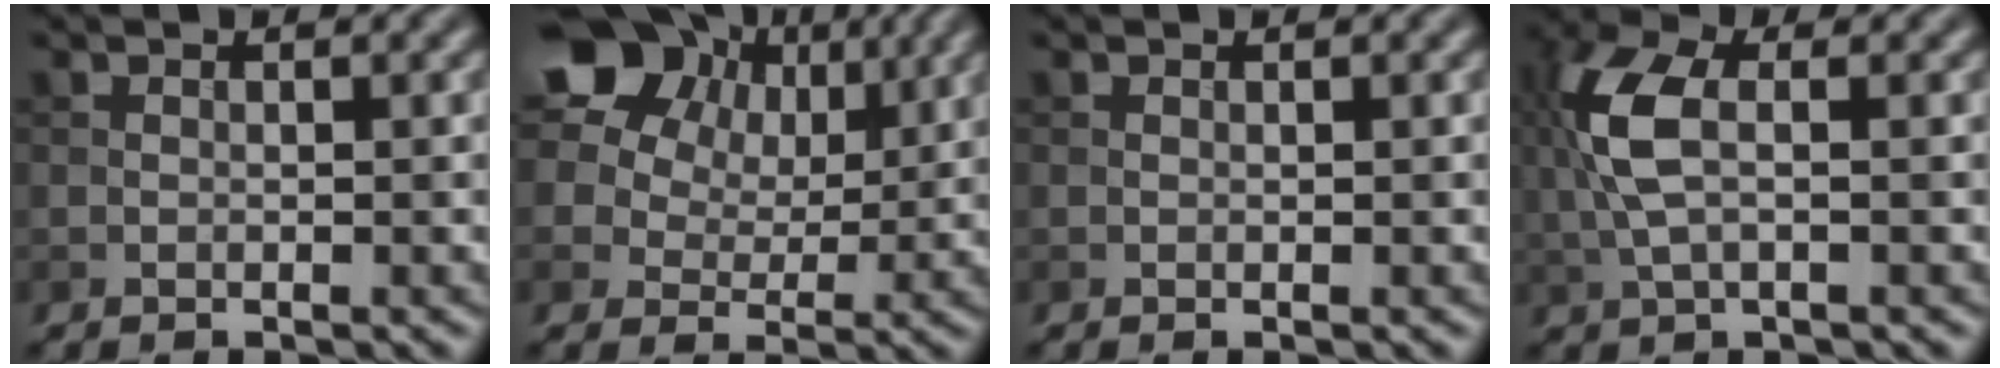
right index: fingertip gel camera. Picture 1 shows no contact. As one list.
[{"total": 16.2, "force": [8.6, 11.3, 7.8], "torque": [-0.189, 0.047, 0.174]}, {"total": 0.0}, {"total": 5.2, "force": [0.7, 2.4, 4.5], "torque": [-0.113, 0.008, 0.011]}]